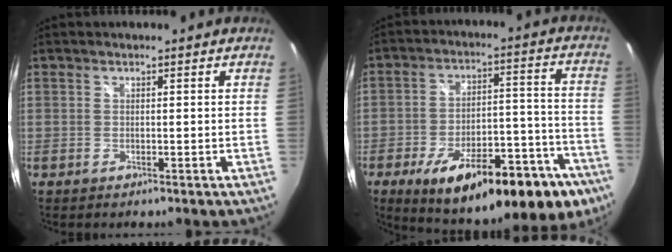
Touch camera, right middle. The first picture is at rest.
{"total": 26.8, "force": [-15.9, 9.9, 19.1], "torque": [-0.276, -0.005, -0.206]}